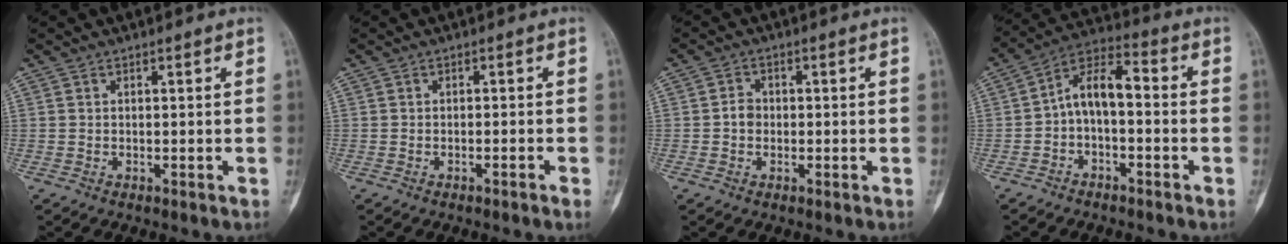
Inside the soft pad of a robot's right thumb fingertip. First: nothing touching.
{"total": 1.1, "force": [-0.8, -0.1, 0.8], "torque": [-0.022, 0.006, -0.011]}
{"total": 2.5, "force": [-0.3, 2.1, 1.3], "torque": [-0.011, 0.010, -0.009]}
{"total": 8.8, "force": [-1.3, 4.6, 7.3], "torque": [-0.121, 0.048, -0.037]}